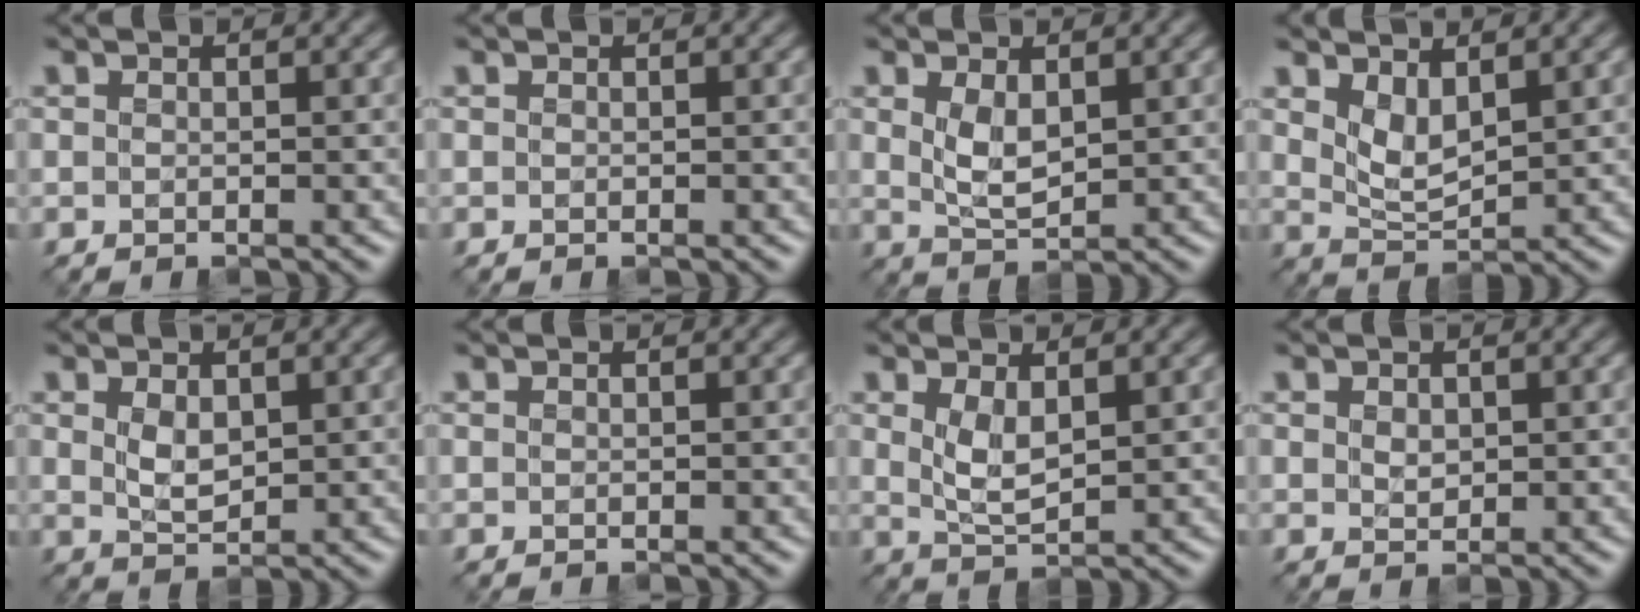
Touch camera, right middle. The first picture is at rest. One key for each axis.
{"total": 0.0}
{"total": 2.6, "fx": 0.9, "fy": 1.3, "fz": 2.0, "tx": -0.046, "ty": -0.001, "tz": 0.024}
{"total": 2.6, "fx": 1.5, "fy": 1.1, "fz": 1.8, "tx": -0.038, "ty": -0.006, "tz": 0.036}
{"total": 2.0, "fx": 0.7, "fy": 1.2, "fz": 1.5, "tx": -0.033, "ty": 0.000, "tz": 0.020}
{"total": 0.0}
{"total": 2.4, "fx": 1.0, "fy": 0.9, "fz": 2.0, "tx": -0.044, "ty": -0.001, "tz": 0.026}
{"total": 0.9, "fx": 0.4, "fy": 0.7, "fz": 0.5, "tx": -0.007, "ty": 0.002, "tz": 0.010}